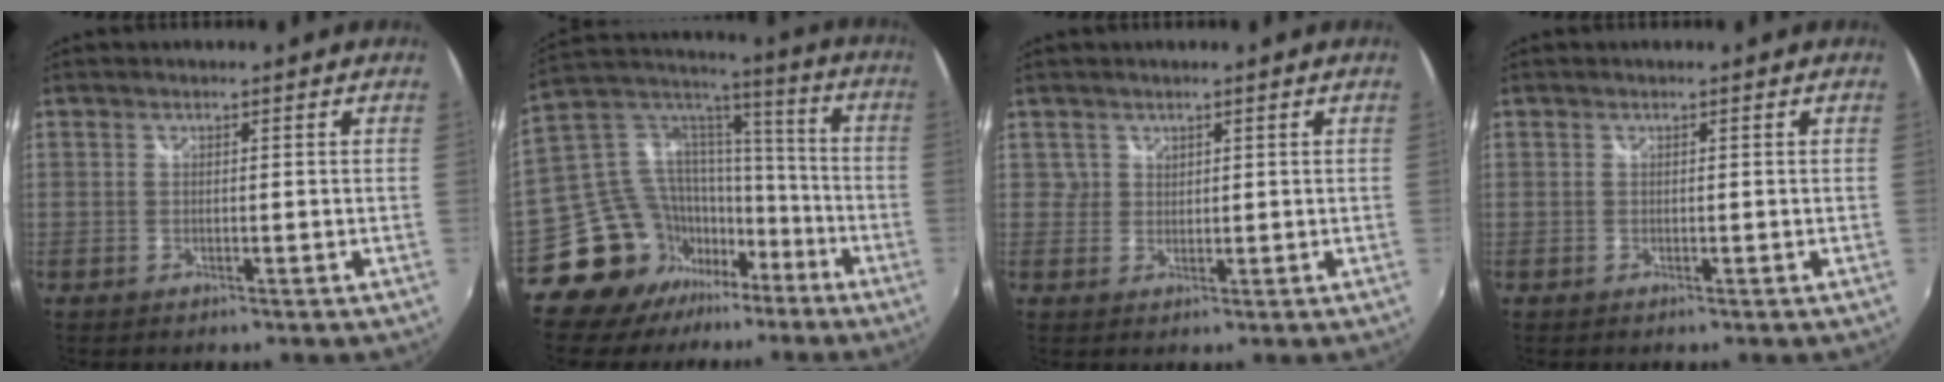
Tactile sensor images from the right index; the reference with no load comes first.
{"total": 17.6, "force": [-12.2, 11.7, 5.0], "torque": [-0.111, 0.059, -0.203]}
{"total": 1.6, "force": [0.9, 1.3, -0.2], "torque": [0.011, 0.005, 0.014]}
{"total": 0.0}